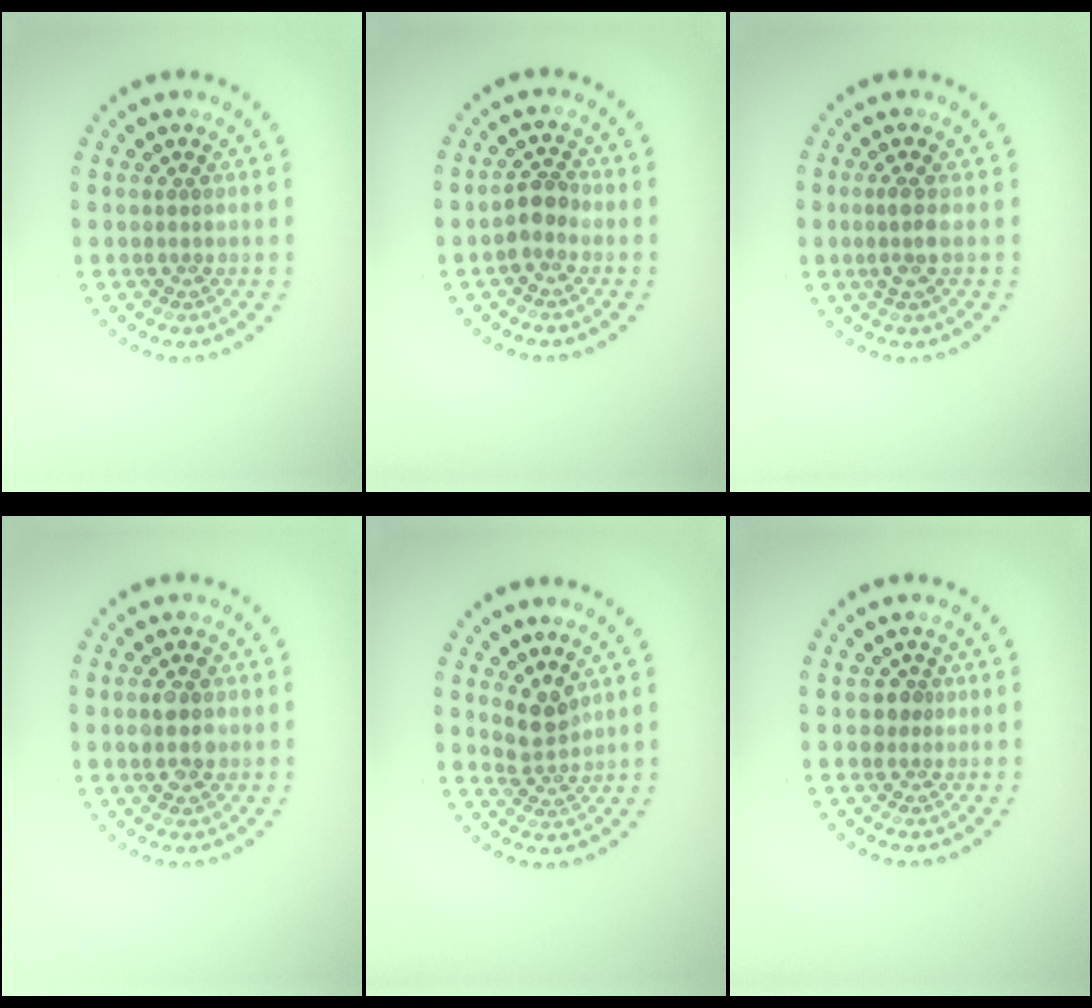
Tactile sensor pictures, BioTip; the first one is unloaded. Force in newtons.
{"total": 1.8, "press": 1.5, "slide": 1.0}
{"total": 1.6, "press": 1.2, "slide": 1.0}
{"total": 2.3, "press": 2.3, "slide": 0.2}
{"total": 2.3, "press": 1.8, "slide": 1.4}
{"total": 1.5, "press": 1.2, "slide": 0.9}